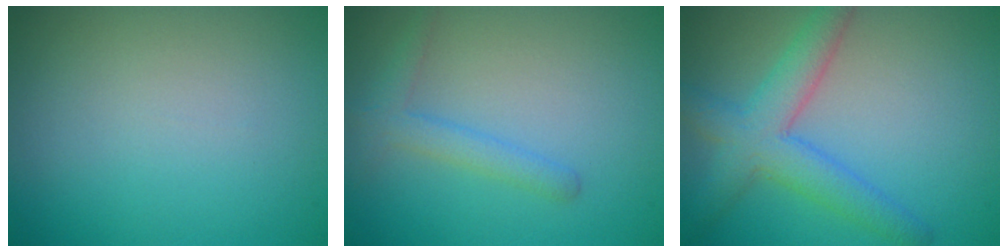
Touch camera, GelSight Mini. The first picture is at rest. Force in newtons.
{"total": 2.0, "press": 2.0, "slide": 0.2}
{"total": 5.0, "press": 5.0, "slide": 0.2}